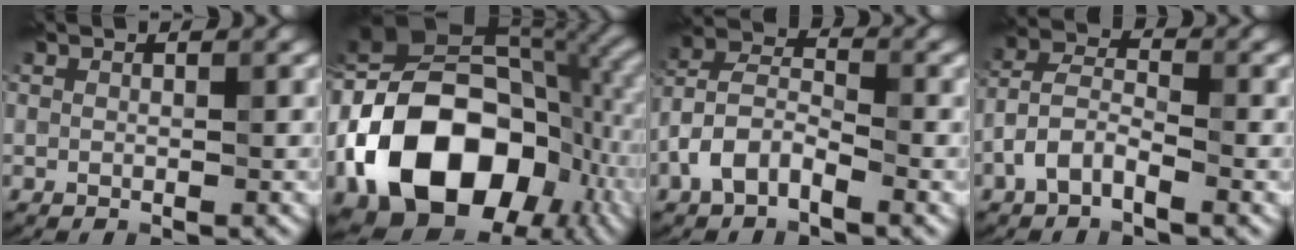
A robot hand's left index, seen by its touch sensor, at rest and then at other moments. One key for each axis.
{"total": 19.3, "fx": -5.0, "fy": 13.7, "fz": 12.6, "tx": -0.250, "ty": 0.003, "tz": -0.095}
{"total": 4.4, "fx": -2.6, "fy": 2.2, "fz": 2.8, "tx": -0.063, "ty": 0.013, "tz": -0.059}
{"total": 3.6, "fx": -2.2, "fy": 1.7, "fz": 2.4, "tx": -0.052, "ty": 0.013, "tz": -0.055}